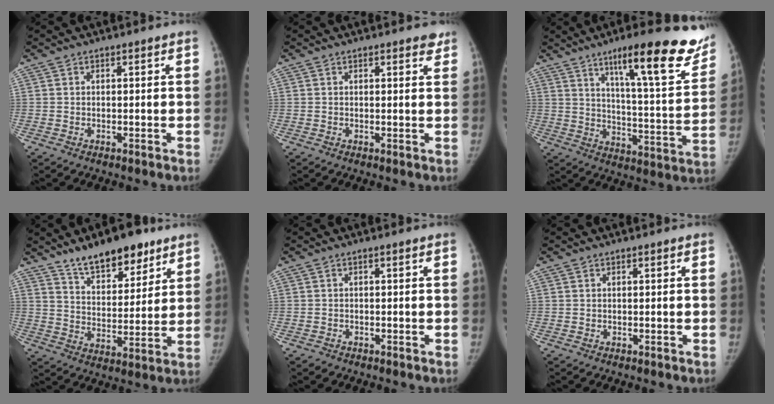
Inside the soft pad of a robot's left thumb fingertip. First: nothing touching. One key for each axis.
{"total": 1.7, "fx": 1.3, "fy": 0.7, "fz": 0.8, "tx": 0.005, "ty": -0.005, "tz": 0.011}
{"total": 23.2, "fx": 14.6, "fy": 4.4, "fz": 17.5, "tx": -0.212, "ty": -0.065, "tz": 0.215}
{"total": 14.4, "fx": 10.4, "fy": 6.1, "fz": 7.8, "tx": -0.079, "ty": -0.061, "tz": 0.172}
{"total": 0.8, "fx": -0.6, "fy": 0.5, "fz": 0.1, "tx": -0.005, "ty": 0.000, "tz": -0.011}
{"total": 0.0}